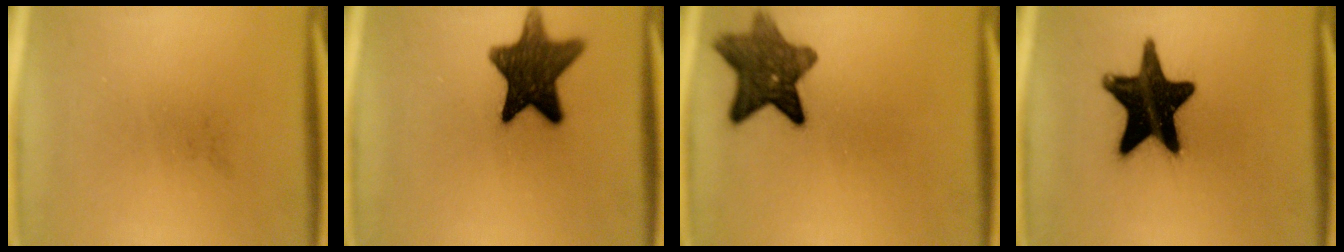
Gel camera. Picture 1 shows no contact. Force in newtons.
{"total": 13.3}
{"total": 9.9}
{"total": 18.5}